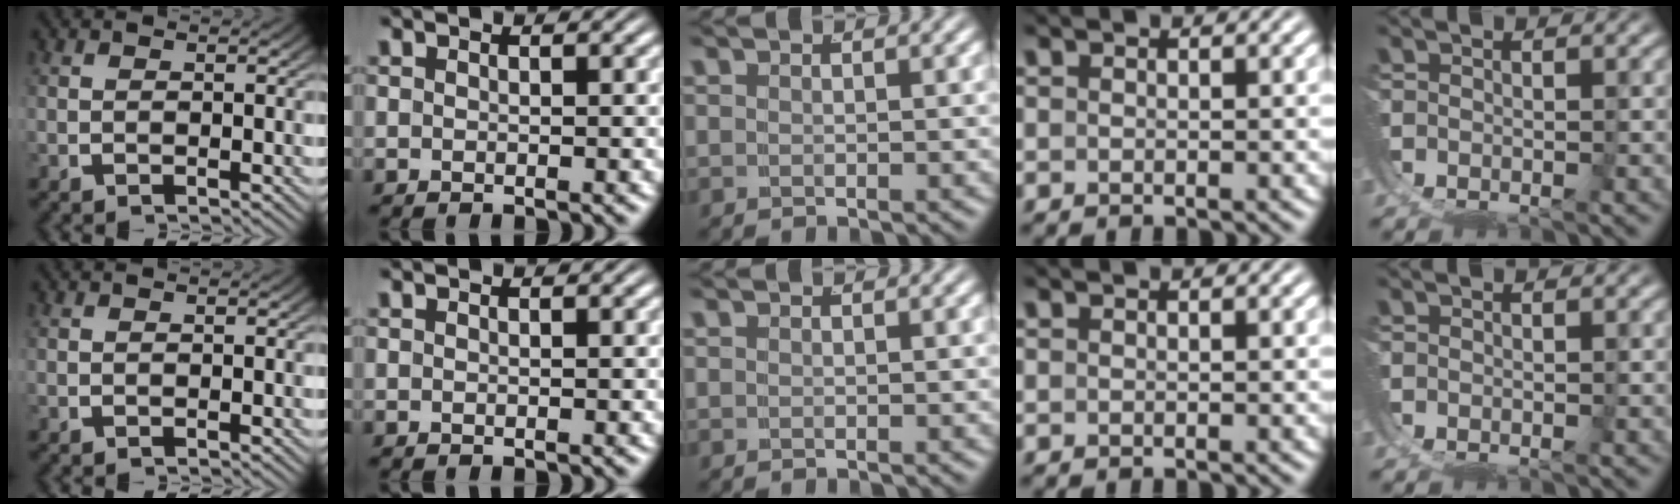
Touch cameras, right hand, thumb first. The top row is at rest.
{}